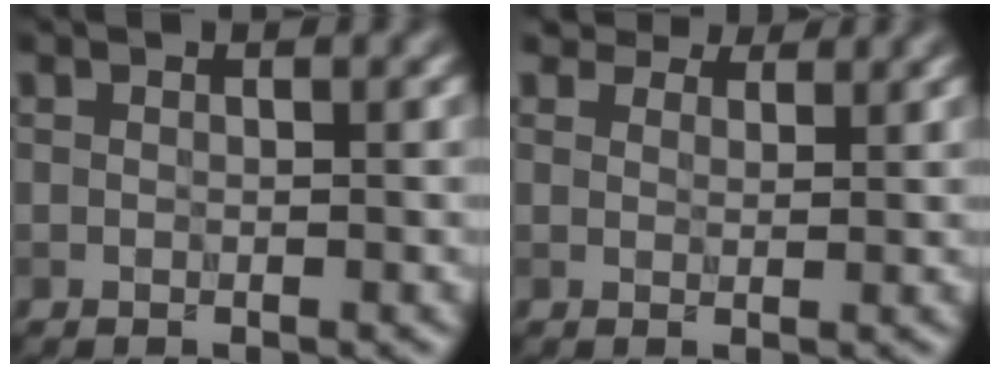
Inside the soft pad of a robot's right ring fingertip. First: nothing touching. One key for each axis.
{"total": 3.6, "fx": 3.1, "fy": 1.6, "fz": 1.0, "tx": -0.027, "ty": -0.011, "tz": 0.053}